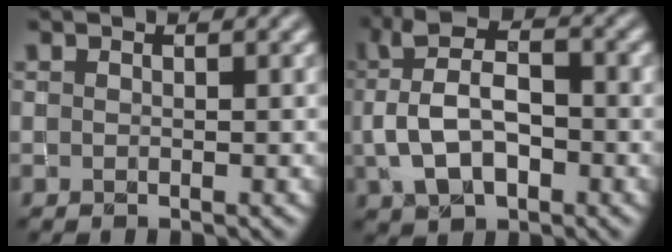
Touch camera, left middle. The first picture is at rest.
{"total": 5.8, "force": [-0.2, 3.7, 4.4], "torque": [-0.086, 0.012, -0.006]}